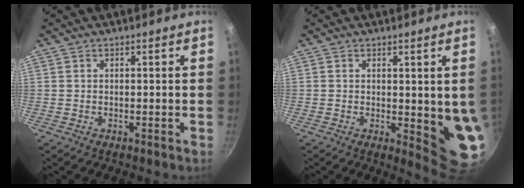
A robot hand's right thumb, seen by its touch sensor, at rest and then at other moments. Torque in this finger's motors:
{"motor_torque": [2.19, 2.07, 1.81, -0.05, 0.17]}